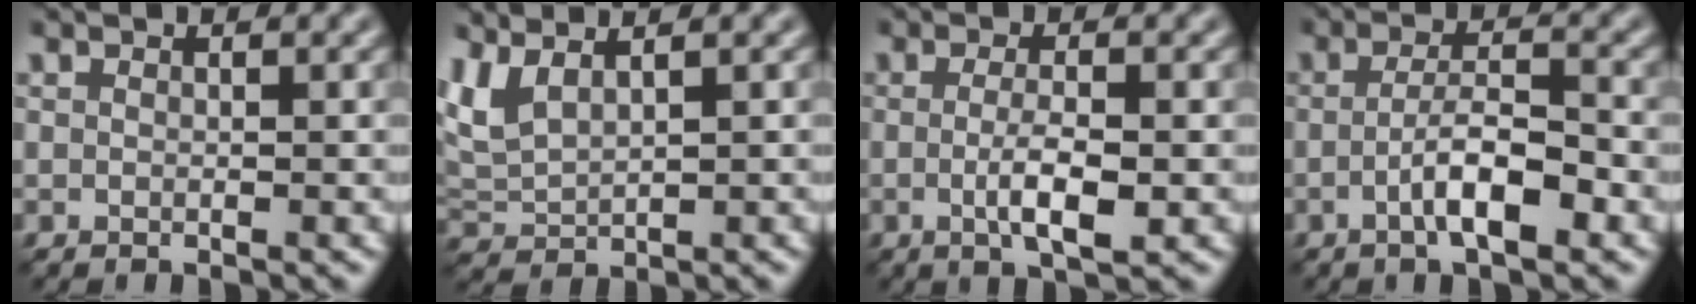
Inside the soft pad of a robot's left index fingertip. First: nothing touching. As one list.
[{"total": 3.2, "force": [2.1, 1.2, 2.1], "torque": [-0.062, 0.010, 0.048]}, {"total": 3.5, "force": [-0.5, 0.8, 3.4], "torque": [-0.062, -0.007, -0.008]}, {"total": 4.4, "force": [-1.5, 1.1, 4.0], "torque": [-0.069, 0.006, -0.030]}]